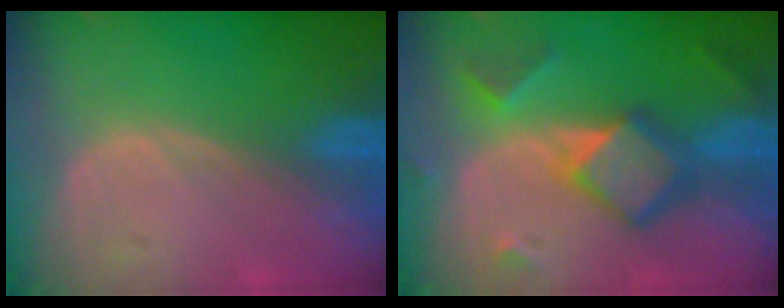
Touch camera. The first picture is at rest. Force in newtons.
{"total": 7.4, "press": 7.4, "slide": 0.5}